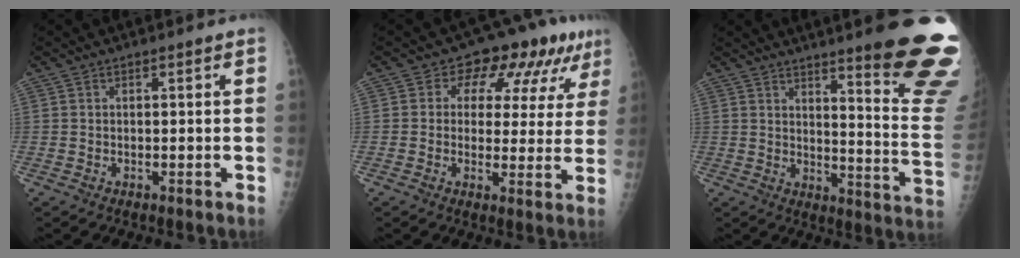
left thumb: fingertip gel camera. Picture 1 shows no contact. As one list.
[{"total": 11.8, "force": [6.2, 7.2, 7.0], "torque": [-0.042, -0.004, 0.073]}, {"total": 19.7, "force": [14.5, 1.7, 13.3], "torque": [-0.142, -0.125, 0.182]}]